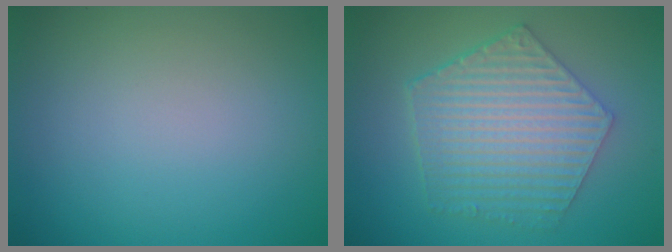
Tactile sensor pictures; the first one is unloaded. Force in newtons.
{"total": 6.2, "press": 4.8, "slide": 4.0}